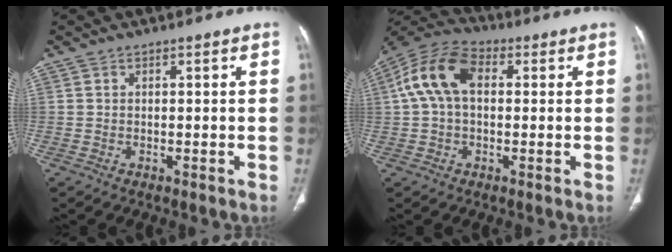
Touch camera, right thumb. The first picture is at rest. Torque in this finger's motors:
{"motor_torque": [0.11, 0.15, 0.22, 0.22, 0.14]}